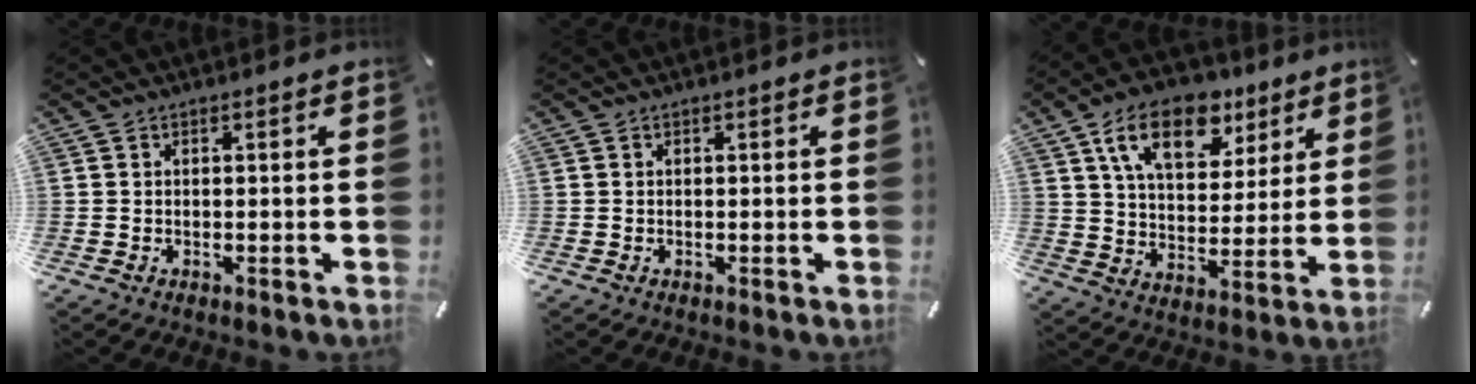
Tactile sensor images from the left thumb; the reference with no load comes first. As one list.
[{"total": 0.0}, {"total": 16.1, "force": [9.2, 9.3, 9.4], "torque": [-0.157, -0.027, 0.162]}]